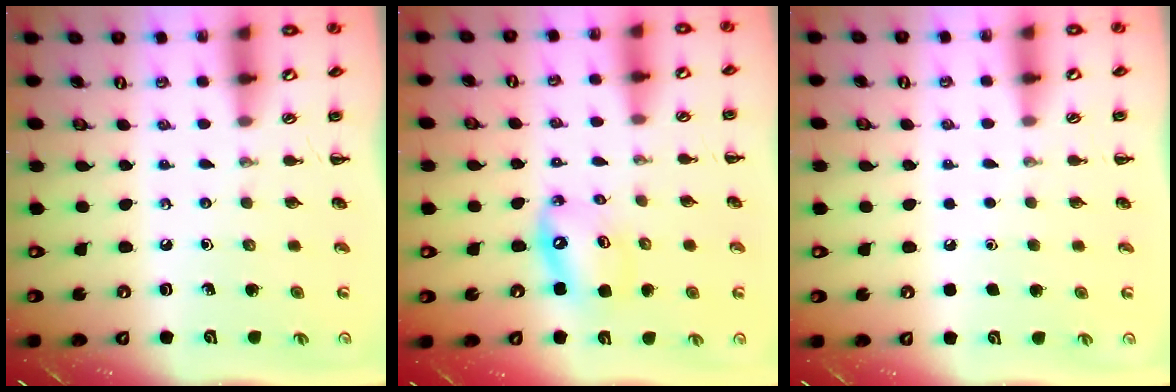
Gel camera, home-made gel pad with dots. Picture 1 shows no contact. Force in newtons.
{"total": 8.3, "press": 8.0, "slide": 1.9}
{"total": 1.8, "press": 1.8, "slide": 0.1}